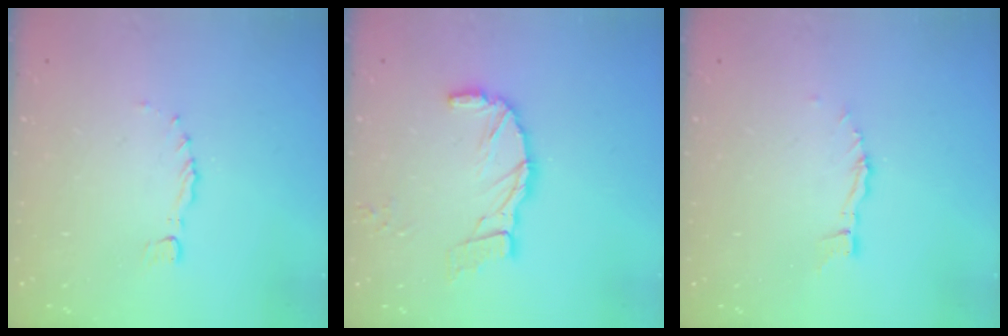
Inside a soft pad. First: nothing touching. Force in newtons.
{"total": 10.9, "press": 10.8, "slide": 1.3}
{"total": 3.8, "press": 3.8, "slide": 0.3}